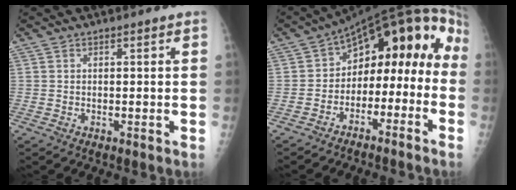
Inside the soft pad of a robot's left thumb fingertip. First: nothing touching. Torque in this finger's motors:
{"motor_torque": [0.68, 0.74, 0.13, 0.04, 0.09]}